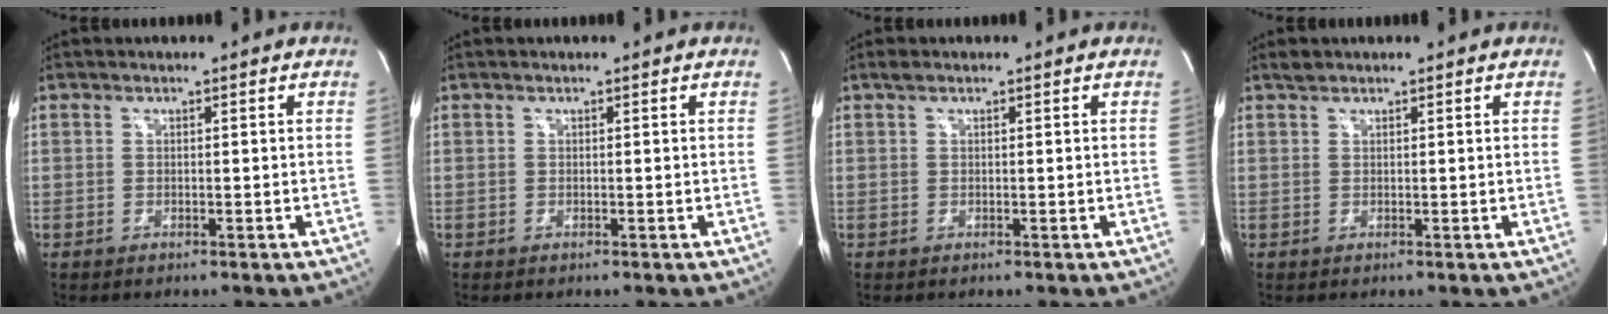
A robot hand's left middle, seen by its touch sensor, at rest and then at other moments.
{"total": 0.0}
{"total": 0.7, "force": [0.6, 0.3, 0.3], "torque": [-0.006, 0.009, 0.010]}
{"total": 0.9, "force": [0.8, 0.3, 0.1], "torque": [-0.004, 0.006, 0.016]}